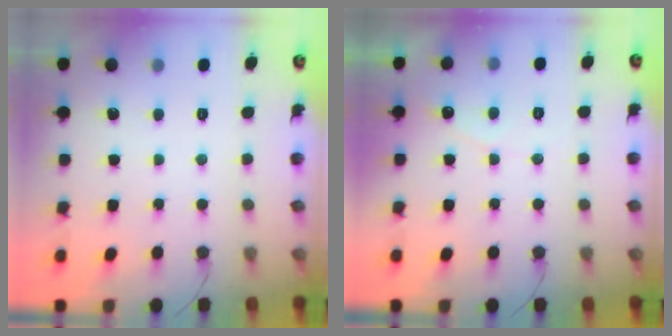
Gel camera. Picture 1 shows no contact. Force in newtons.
{"total": 3.0, "press": 3.0, "slide": 0.1}